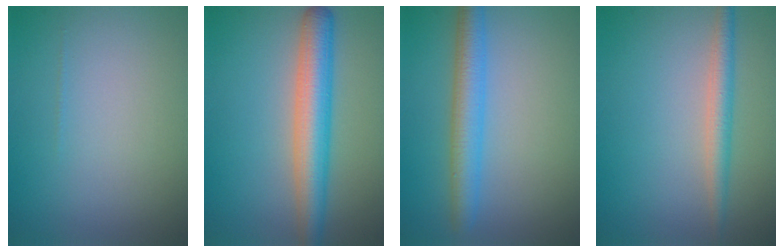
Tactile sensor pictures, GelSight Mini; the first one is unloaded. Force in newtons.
{"total": 5.5, "press": 5.5, "slide": 0.3}
{"total": 4.0, "press": 4.0, "slide": 0.2}
{"total": 2.5, "press": 2.5, "slide": 0.1}